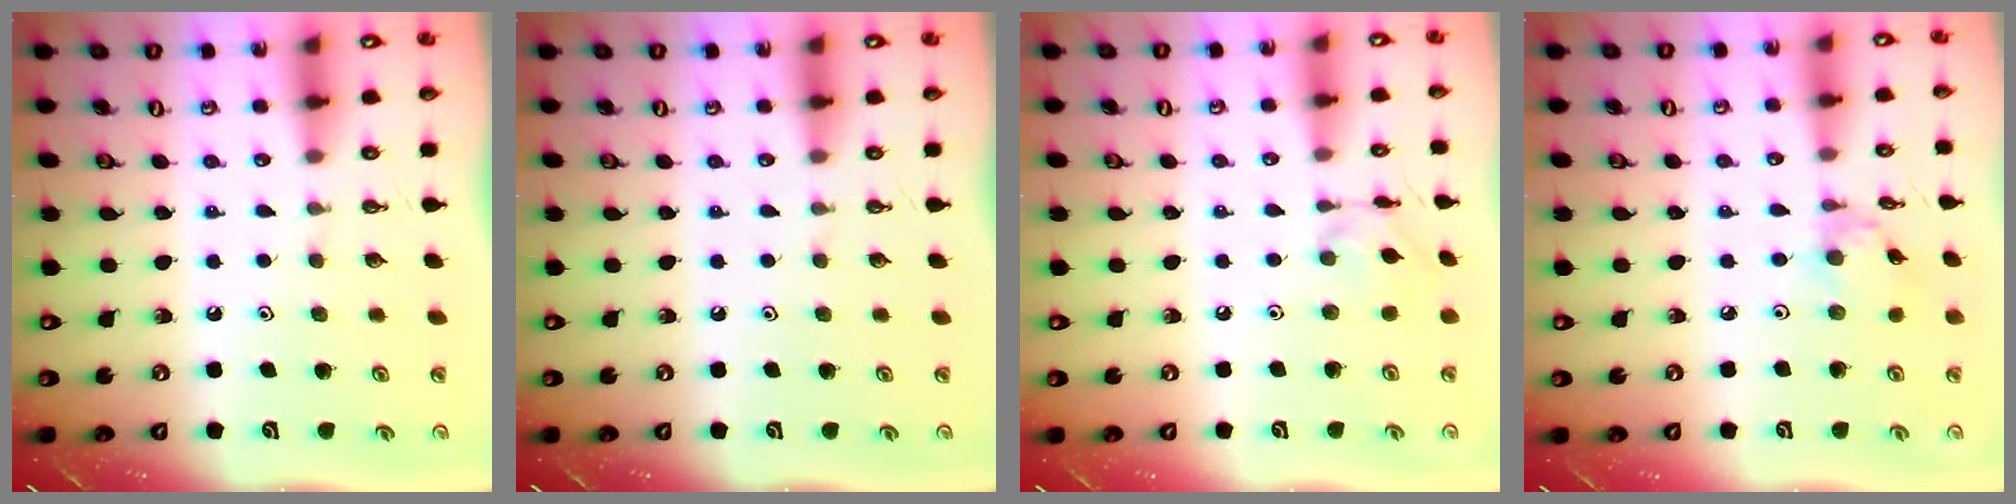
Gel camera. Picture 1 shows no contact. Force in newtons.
{"total": 0.0}
{"total": 4.1, "press": 4.1, "slide": 0.1}
{"total": 2.4, "press": 2.4, "slide": 0.2}